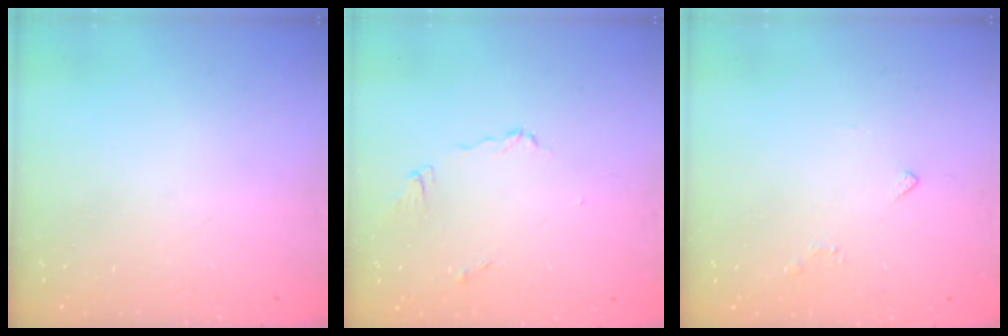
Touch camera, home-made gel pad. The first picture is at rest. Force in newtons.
{"total": 4.7, "press": 4.7, "slide": 0.4}
{"total": 2.0, "press": 1.9, "slide": 0.5}